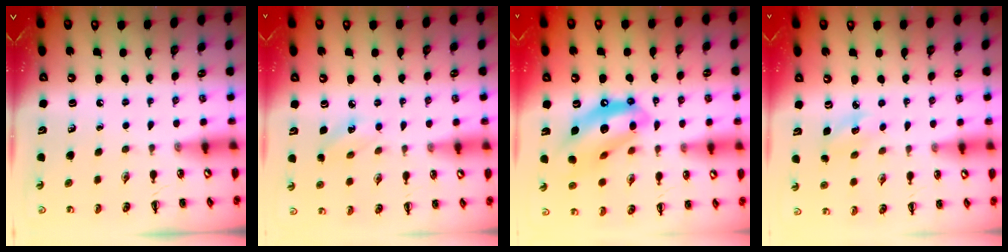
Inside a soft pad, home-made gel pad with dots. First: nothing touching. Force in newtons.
{"total": 5.1, "press": 5.0, "slide": 1.0}
{"total": 15.5, "press": 14.9, "slide": 3.9}
{"total": 3.8, "press": 3.6, "slide": 1.1}